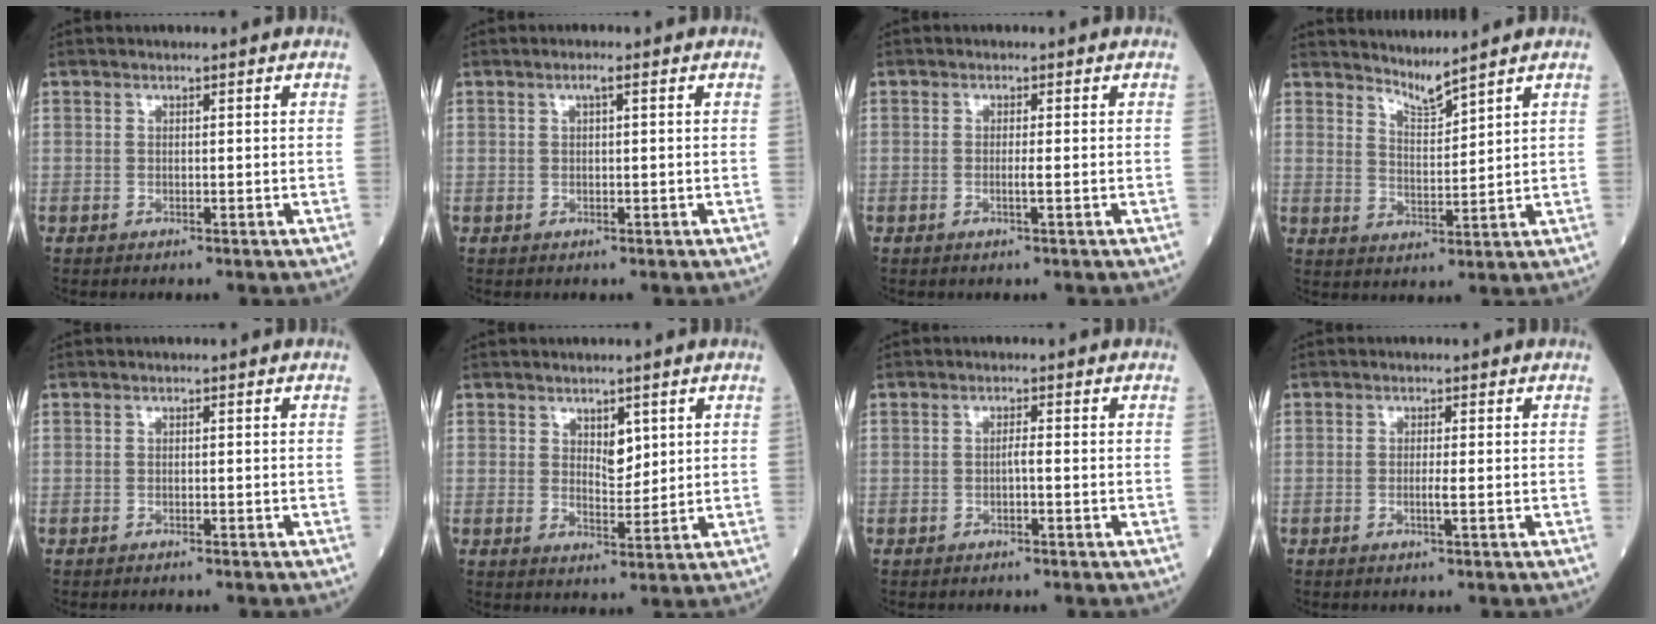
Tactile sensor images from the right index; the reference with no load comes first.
{"total": 1.6, "force": [0.6, 0.5, 1.4], "torque": [-0.035, 0.006, 0.013]}
{"total": 1.4, "force": [-0.4, 0.2, 1.4], "torque": [-0.031, -0.002, -0.007]}
{"total": 3.9, "force": [3.8, -0.6, 0.8], "torque": [-0.021, -0.015, 0.081]}
{"total": 2.6, "force": [-2.0, 1.1, 1.3], "torque": [-0.031, -0.007, -0.021]}
{"total": 4.1, "force": [1.7, 2.2, 3.0], "torque": [-0.060, 0.000, 0.037]}
{"total": 1.4, "force": [-0.4, 0.4, 1.3], "torque": [-0.030, 0.001, -0.007]}
{"total": 1.6, "force": [-0.5, 0.2, 1.5], "torque": [-0.035, -0.002, -0.009]}